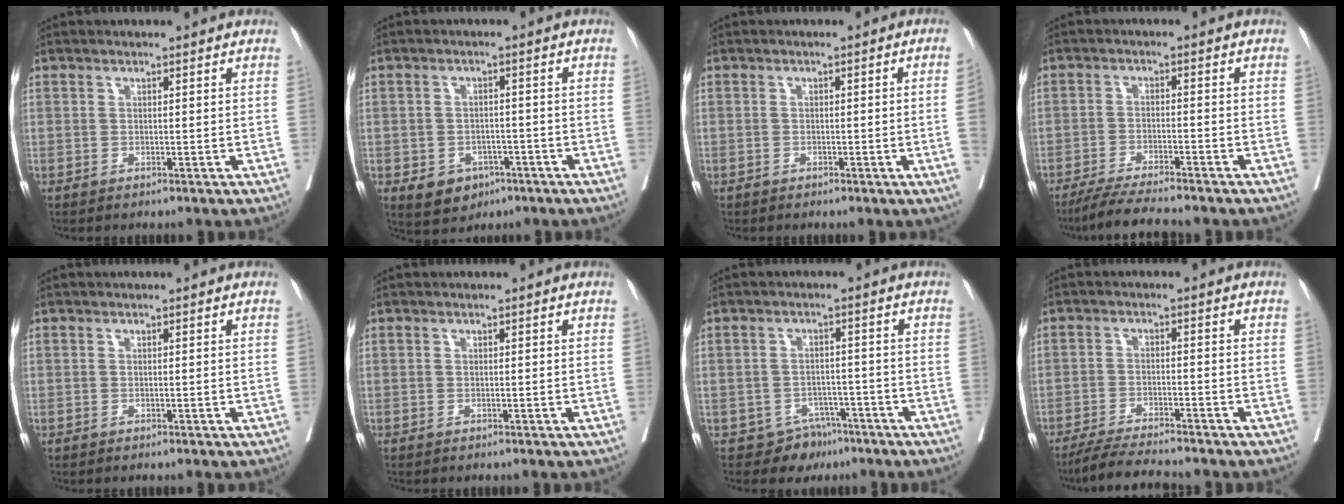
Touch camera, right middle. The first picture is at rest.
{"total": 6.5, "force": [-3.3, 4.6, 3.1], "torque": [-0.048, 0.004, -0.039]}
{"total": 2.8, "force": [-0.4, -1.1, 2.5], "torque": [-0.036, 0.002, -0.005]}
{"total": 8.4, "force": [-7.4, -0.1, 4.1], "torque": [-0.065, -0.026, -0.123]}
{"total": 0.0}
{"total": 0.0}
{"total": 3.9, "force": [-2.9, 2.6, 0.2], "torque": [0.007, 0.008, -0.039]}
{"total": 7.7, "force": [-6.9, -0.2, 3.3], "torque": [-0.054, -0.022, -0.117]}